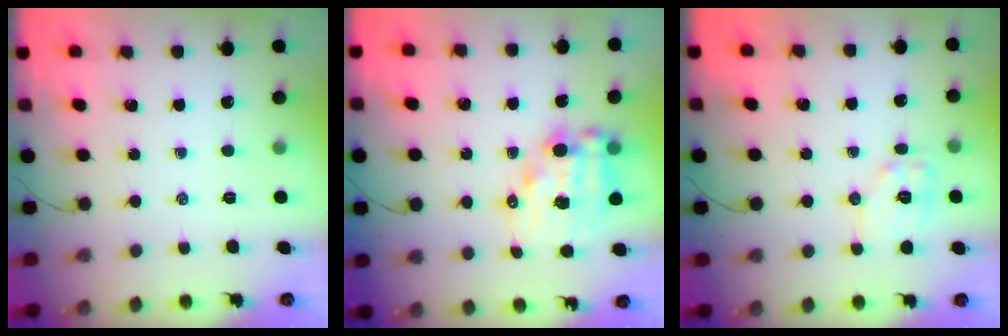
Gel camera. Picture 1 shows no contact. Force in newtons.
{"total": 13.3, "press": 12.9, "slide": 3.3}
{"total": 9.3, "press": 9.3, "slide": 0.1}